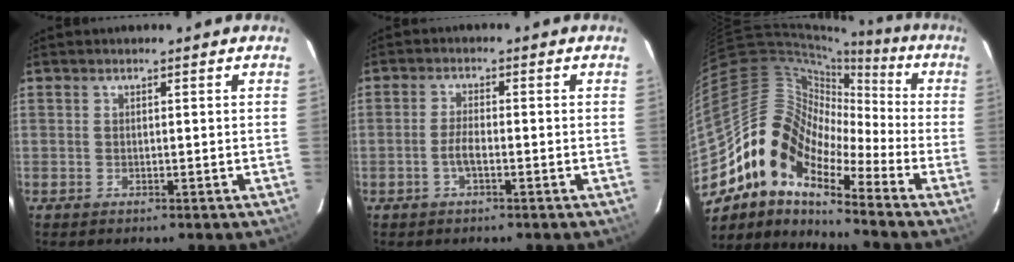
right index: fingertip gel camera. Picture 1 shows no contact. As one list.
[{"total": 2.5, "force": [-1.1, 0.5, 2.2], "torque": [-0.051, 0.004, -0.024]}, {"total": 14.7, "force": [-8.9, 7.5, 9.0], "torque": [-0.147, 0.008, -0.192]}]